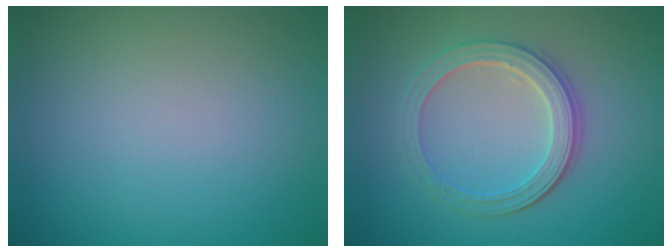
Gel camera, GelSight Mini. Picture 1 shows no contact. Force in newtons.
{"total": 3.9, "press": 3.3, "slide": 2.0}